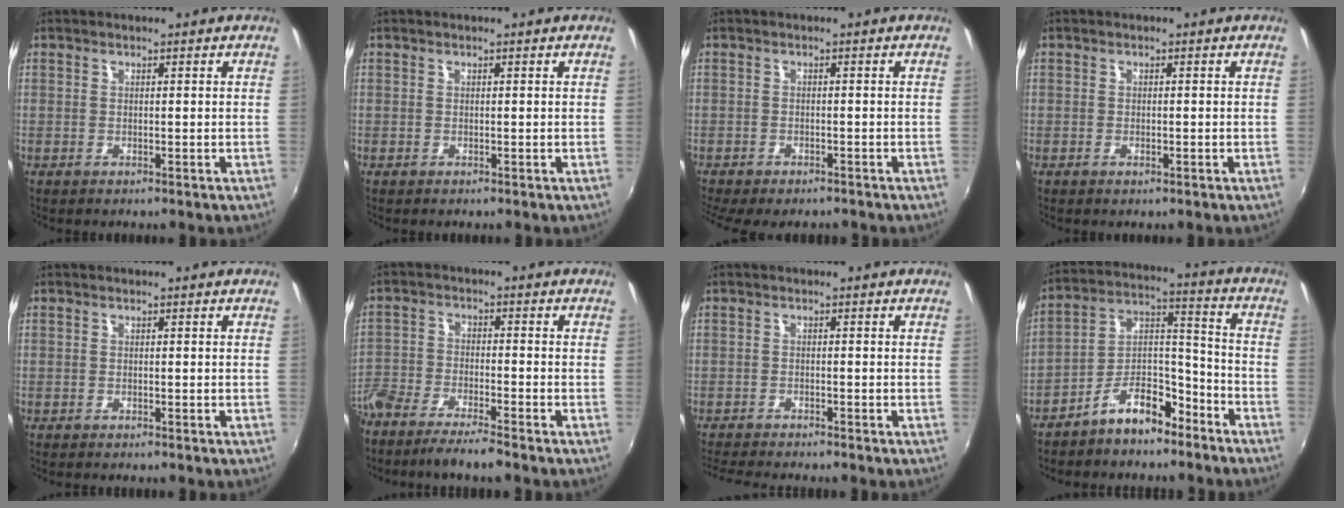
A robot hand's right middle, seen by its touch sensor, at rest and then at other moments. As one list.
[{"total": 0.0}, {"total": 6.9, "force": [-5.8, 1.9, 3.2], "torque": [-0.076, -0.032, -0.092]}, {"total": 0.8, "force": [-0.5, 0.4, 0.5], "torque": [-0.009, -0.002, -0.008]}, {"total": 0.6, "force": [-0.6, 0.1, 0.2], "torque": [-0.003, -0.003, -0.012]}, {"total": 8.8, "force": [-7.3, 1.1, 4.8], "torque": [-0.122, -0.023, -0.139]}, {"total": 6.1, "force": [-5.7, 0.2, 2.1], "torque": [-0.056, -0.022, -0.099]}, {"total": 10.4, "force": [-7.5, 4.5, 5.5], "torque": [-0.099, 0.046, -0.123]}]